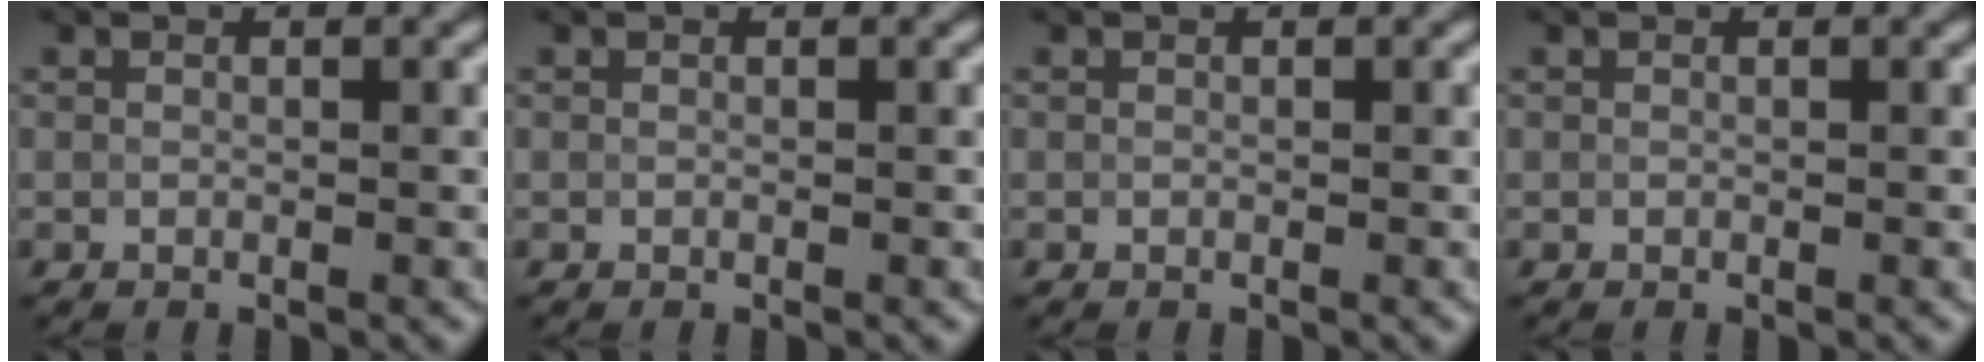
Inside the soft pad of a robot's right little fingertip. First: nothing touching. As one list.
[{"total": 0.0}, {"total": 0.0}, {"total": 0.0}]